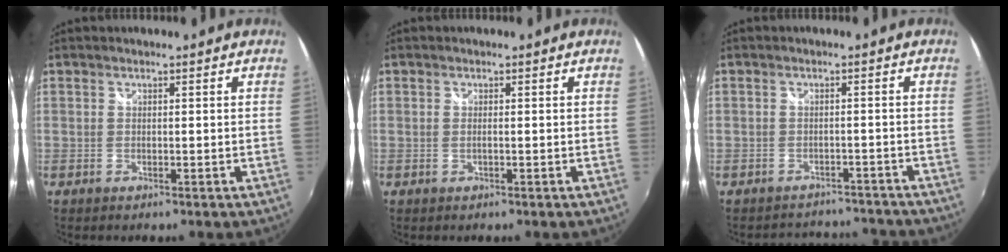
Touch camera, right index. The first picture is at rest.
{"total": 0.7, "force": [-0.2, 0.0, 0.6], "torque": [-0.013, 0.000, -0.004]}
{"total": 9.2, "force": [-8.4, 3.4, 1.8], "torque": [-0.033, 0.021, -0.100]}